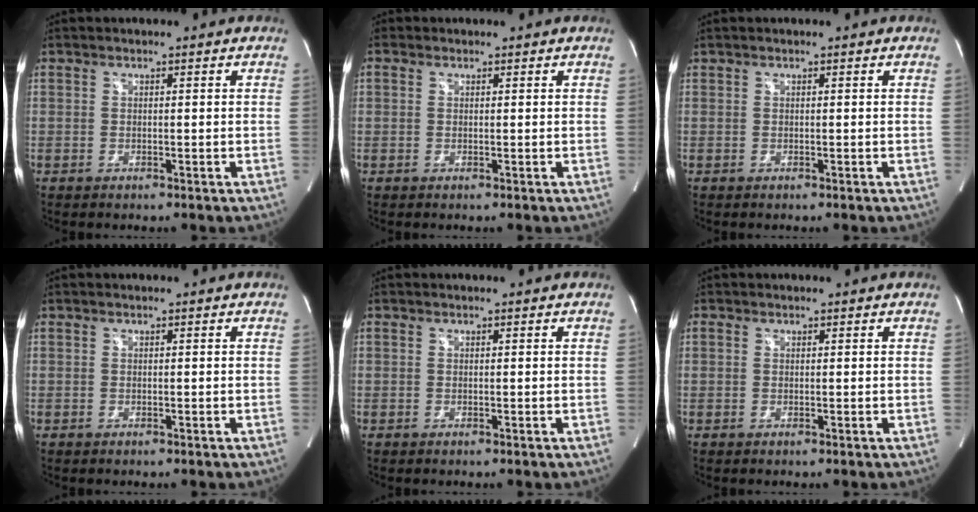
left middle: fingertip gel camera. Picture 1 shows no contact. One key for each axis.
{"total": 1.0, "fx": 0.4, "fy": 0.9, "fz": 0.2, "tx": 0.000, "ty": 0.008, "tz": 0.004}
{"total": 0.0}
{"total": 0.0}
{"total": 0.0}
{"total": 0.5, "fx": 0.2, "fy": 0.4, "fz": 0.2, "tx": -0.004, "ty": 0.001, "tz": 0.002}